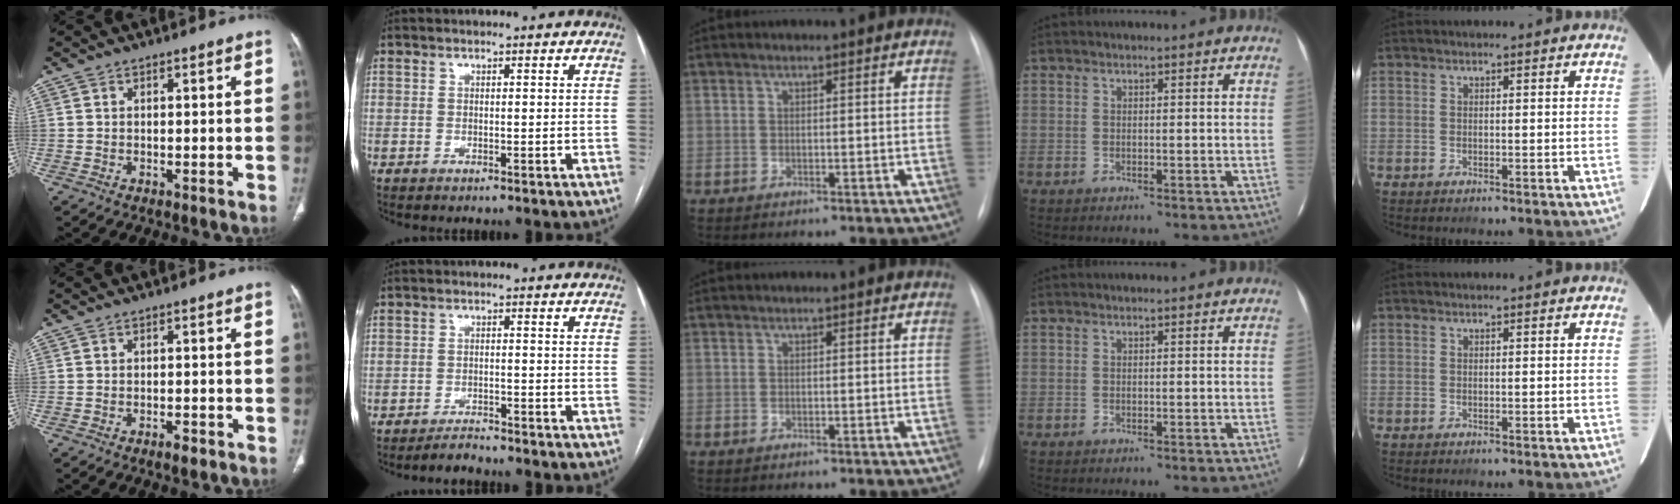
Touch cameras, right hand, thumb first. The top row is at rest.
{"thumb": {"total": 1.9, "force": [-1.2, 0.7, 1.3], "torque": [-0.023, 0.002, -0.019]}, "index": {"total": 2.2, "force": [-2.2, 0.0, 0.1], "torque": [0.000, -0.008, -0.037]}}